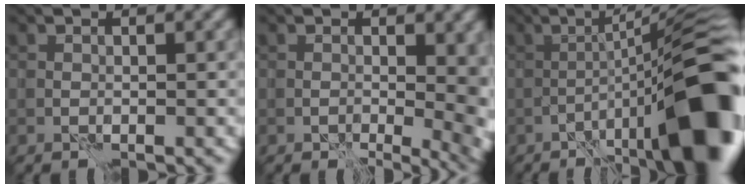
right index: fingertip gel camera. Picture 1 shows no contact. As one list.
[{"total": 7.7, "force": [-0.7, 3.8, 6.7], "torque": [-0.071, -0.018, 0.004]}, {"total": 14.3, "force": [-5.2, 3.0, 13.0], "torque": [-0.185, 0.024, -0.076]}]